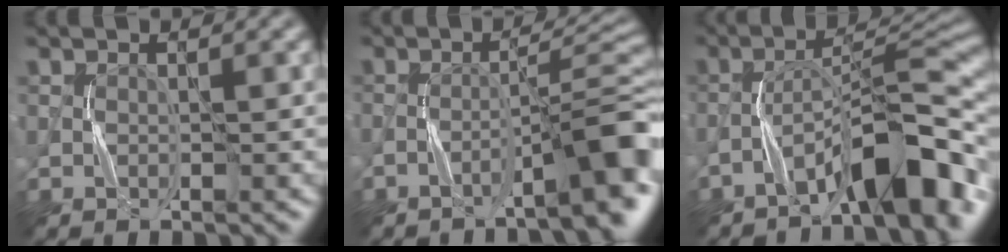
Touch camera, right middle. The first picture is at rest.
{"total": 6.4, "force": [-3.9, 0.8, 5.1], "torque": [-0.063, 0.022, -0.062]}
{"total": 8.2, "force": [-5.3, 1.9, 6.0], "torque": [-0.085, 0.020, -0.086]}